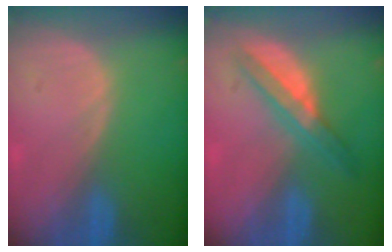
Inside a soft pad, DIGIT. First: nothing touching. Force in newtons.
{"total": 5.7, "press": 5.3, "slide": 2.1}